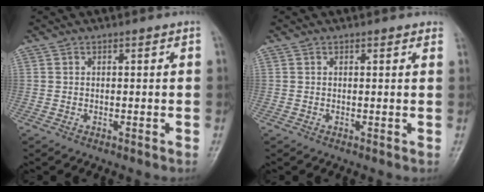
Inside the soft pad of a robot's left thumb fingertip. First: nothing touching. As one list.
[{"total": 1.7, "force": [1.5, 0.4, 0.7], "torque": [-0.005, -0.002, 0.012]}]